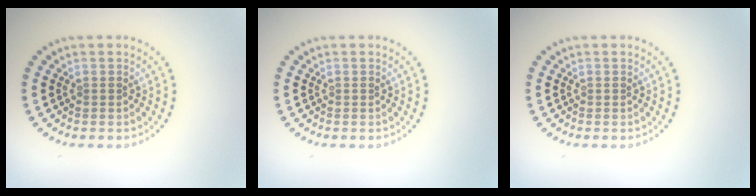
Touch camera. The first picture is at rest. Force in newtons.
{"total": 0.0}
{"total": 0.0}